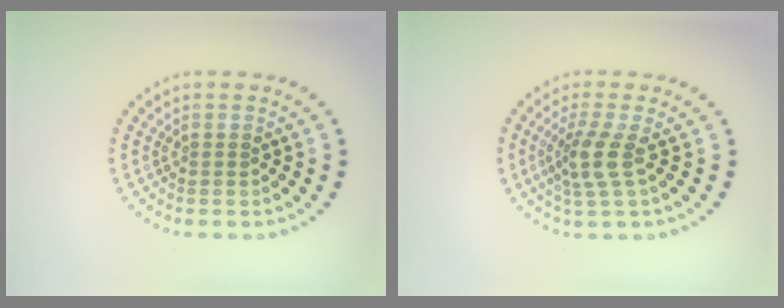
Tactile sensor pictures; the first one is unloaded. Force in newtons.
{"total": 2.8, "press": 2.1, "slide": 1.8}